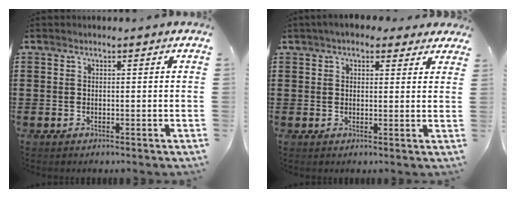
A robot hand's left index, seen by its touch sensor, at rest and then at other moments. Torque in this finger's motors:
{"motor_torque": [2.14, 0.00, 1.03, 0.16]}